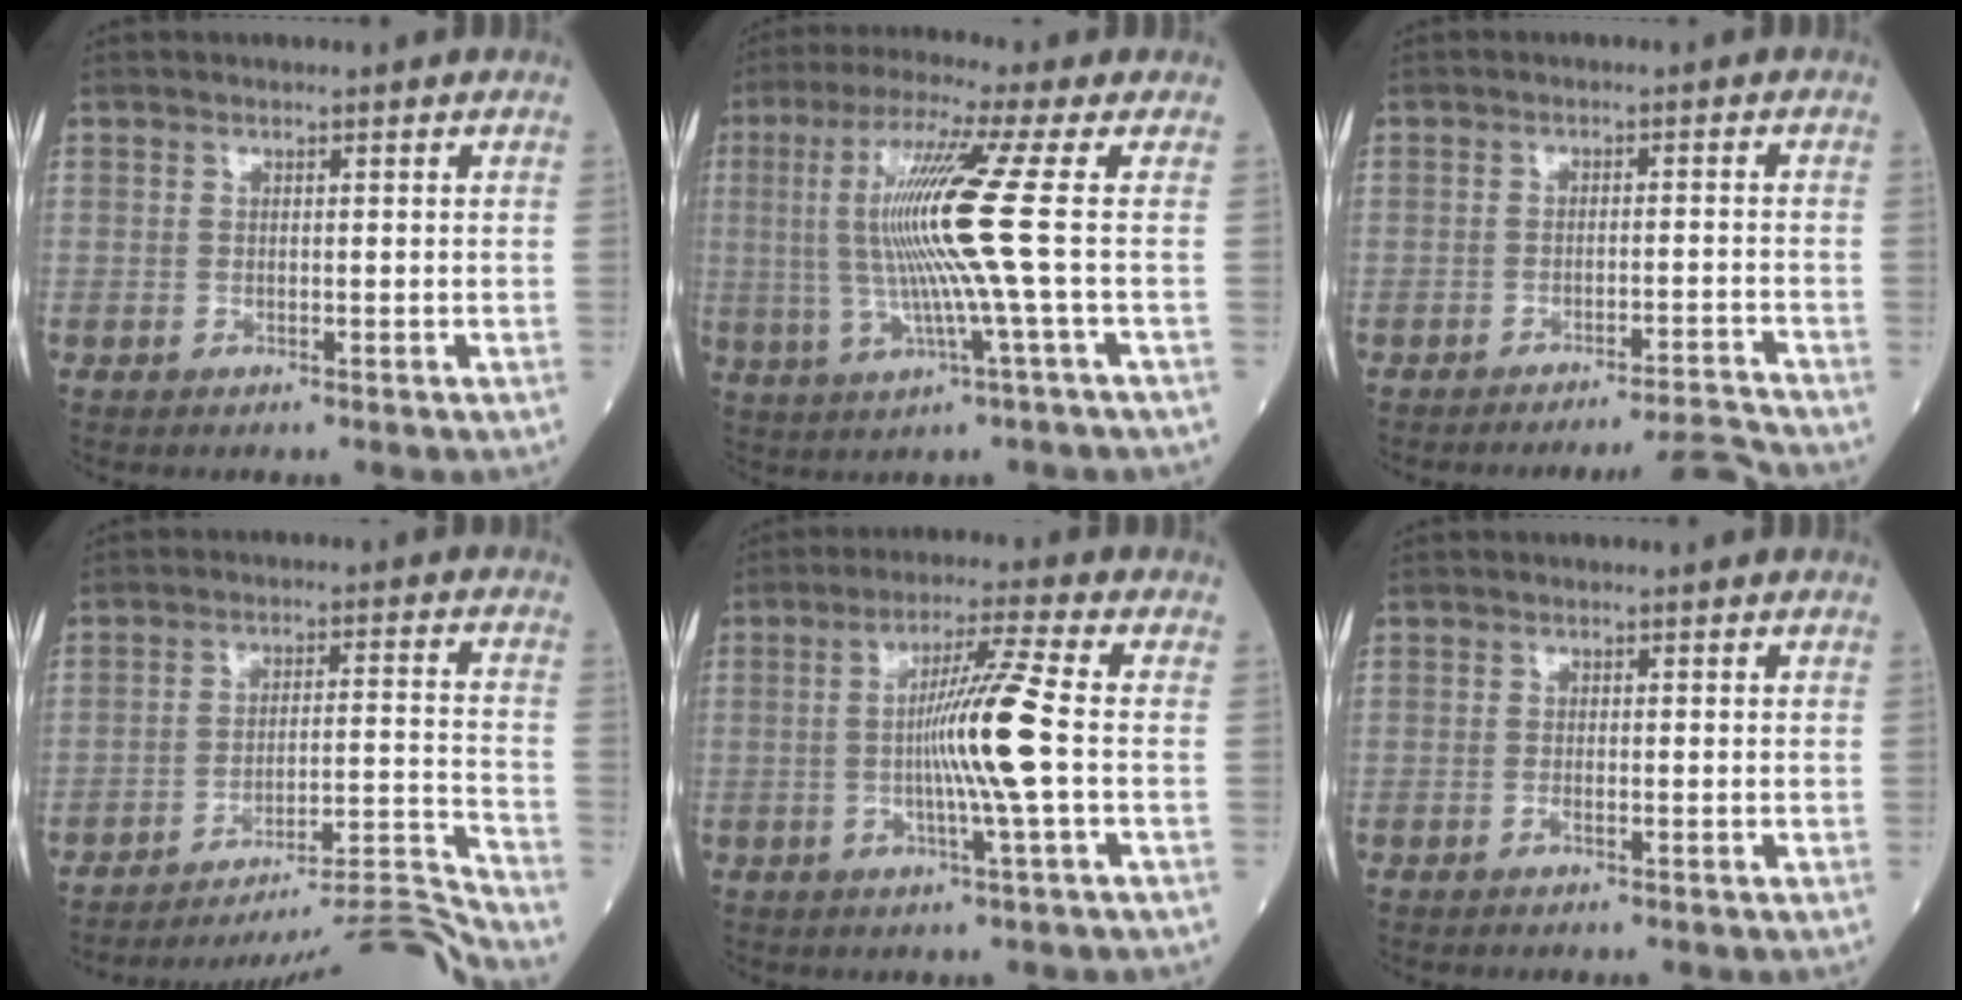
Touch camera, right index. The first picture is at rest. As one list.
[{"total": 12.2, "force": [0.8, -2.1, 12.0], "torque": [-0.244, 0.003, 0.012]}, {"total": 5.8, "force": [-5.2, -2.4, 0.2], "torque": [0.009, 0.001, -0.083]}, {"total": 16.3, "force": [-15.5, -4.1, 2.5], "torque": [-0.010, 0.013, -0.231]}, {"total": 9.2, "force": [-0.8, -1.7, 9.0], "torque": [-0.165, -0.003, -0.016]}, {"total": 0.6, "force": [-0.4, 0.0, 0.5], "torque": [-0.011, -0.001, -0.008]}]